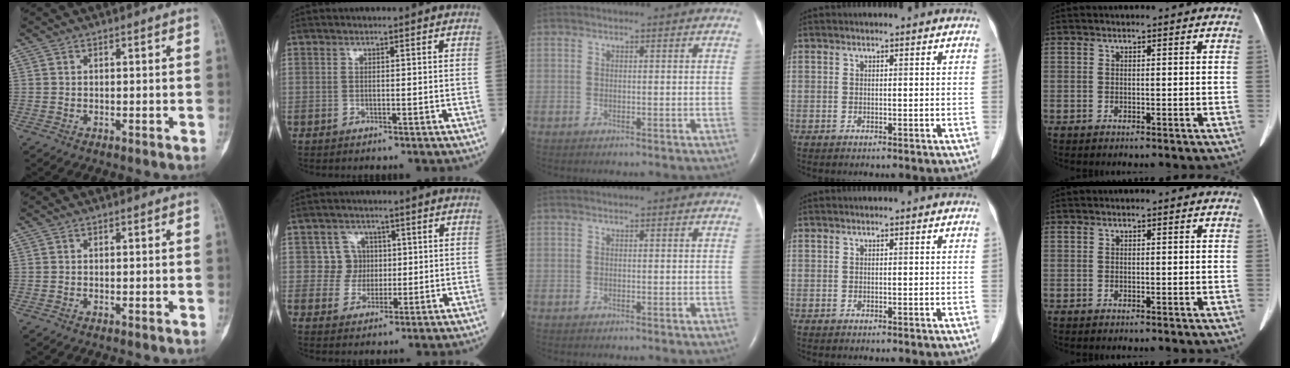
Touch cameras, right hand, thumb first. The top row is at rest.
{"index": {"total": 4.0, "force": [0.7, 3.9, 0.0], "torque": [0.013, 0.010, 0.008]}}